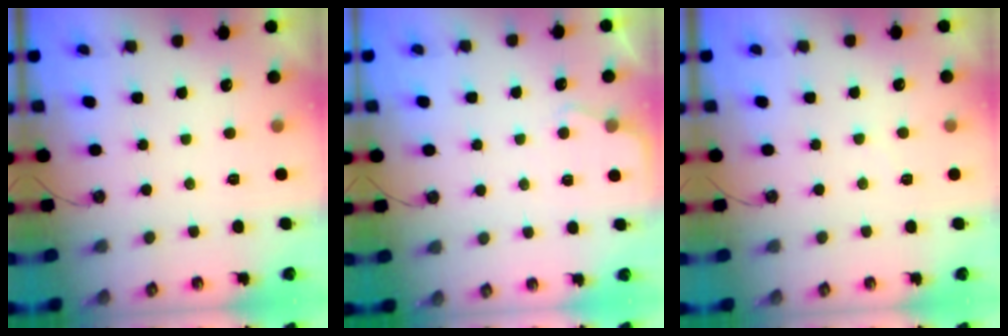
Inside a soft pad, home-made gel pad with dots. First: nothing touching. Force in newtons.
{"total": 3.2, "press": 3.2, "slide": 0.5}
{"total": 2.0, "press": 2.0, "slide": 0.3}